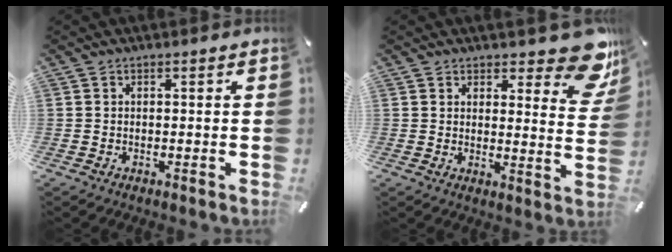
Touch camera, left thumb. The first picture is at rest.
{"total": 10.4, "force": [7.7, 4.2, 5.7], "torque": [-0.057, -0.059, 0.134]}